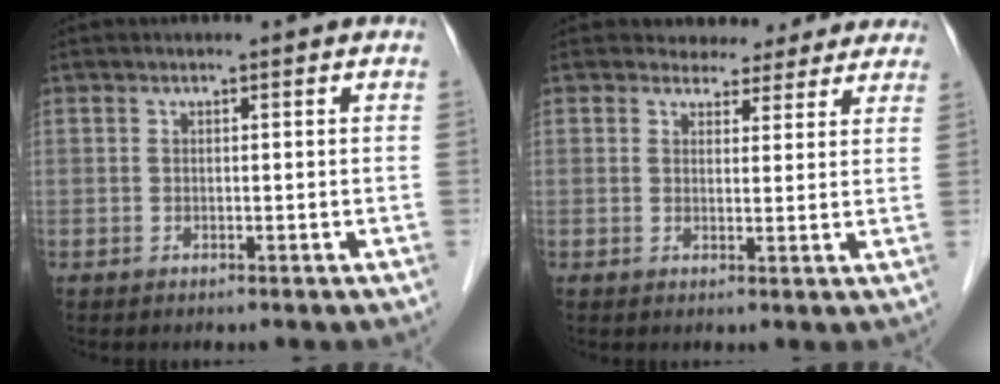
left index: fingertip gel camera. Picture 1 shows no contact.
{"total": 7.3, "force": [6.5, 3.1, 0.7], "torque": [0.011, 0.005, 0.063]}